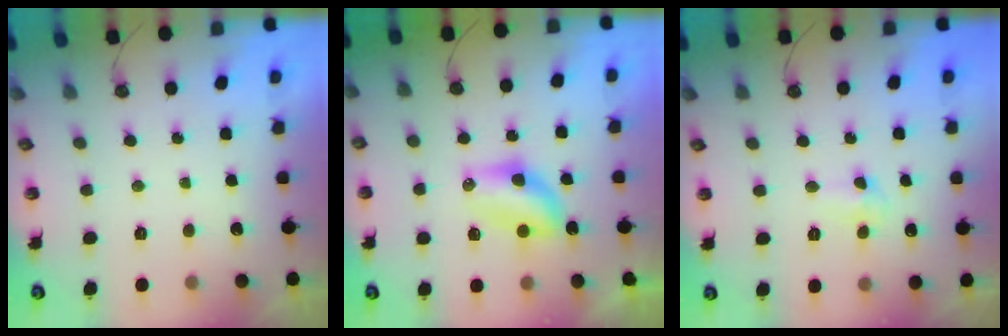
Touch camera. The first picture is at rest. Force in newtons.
{"total": 7.2, "press": 6.9, "slide": 2.1}
{"total": 2.8, "press": 2.6, "slide": 0.9}